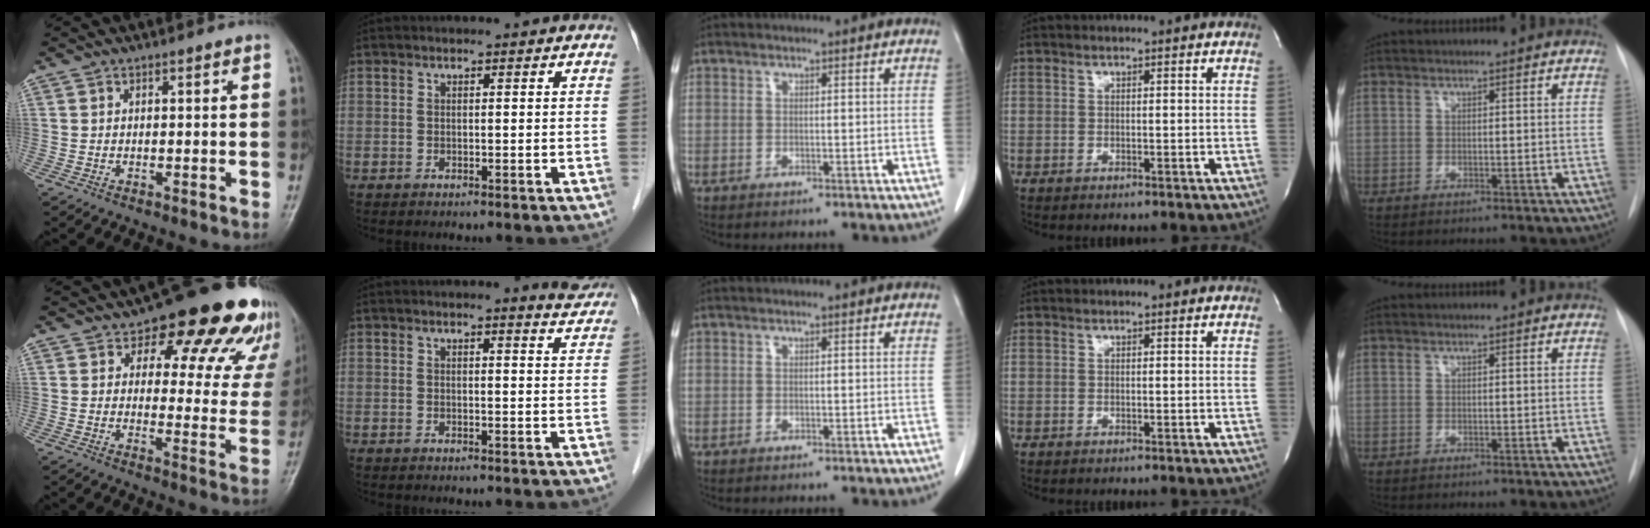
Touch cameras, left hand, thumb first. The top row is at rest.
{"thumb": {"total": 20.5, "force": [14.4, 9.6, 11.0], "torque": [-0.082, -0.069, 0.158]}, "index": {"total": 4.0, "force": [3.9, 0.3, 0.9], "torque": [-0.013, -0.018, 0.027]}}